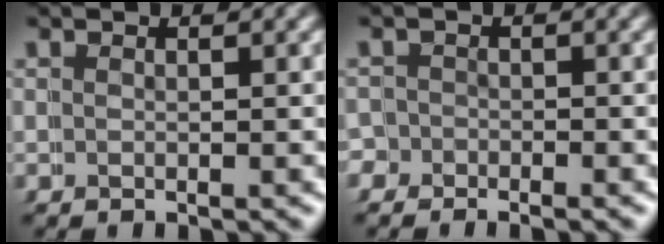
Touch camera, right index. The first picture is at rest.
{"total": 2.6, "force": [-1.3, 2.3, -0.5], "torque": [-0.006, -0.005, -0.032]}